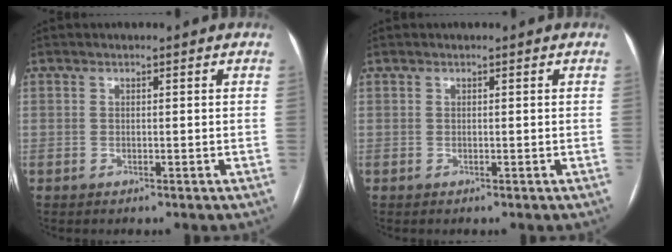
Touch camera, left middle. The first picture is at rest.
{"total": 0.0}